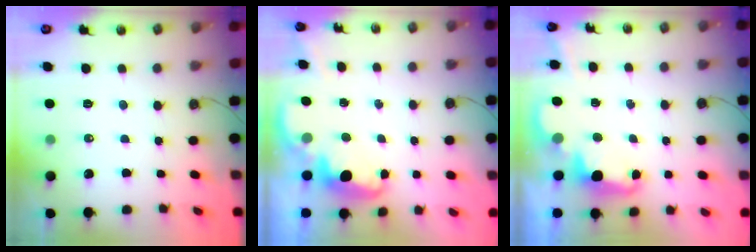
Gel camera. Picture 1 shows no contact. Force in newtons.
{"total": 2.8, "press": 2.7, "slide": 0.8}
{"total": 2.5, "press": 2.5, "slide": 0.6}